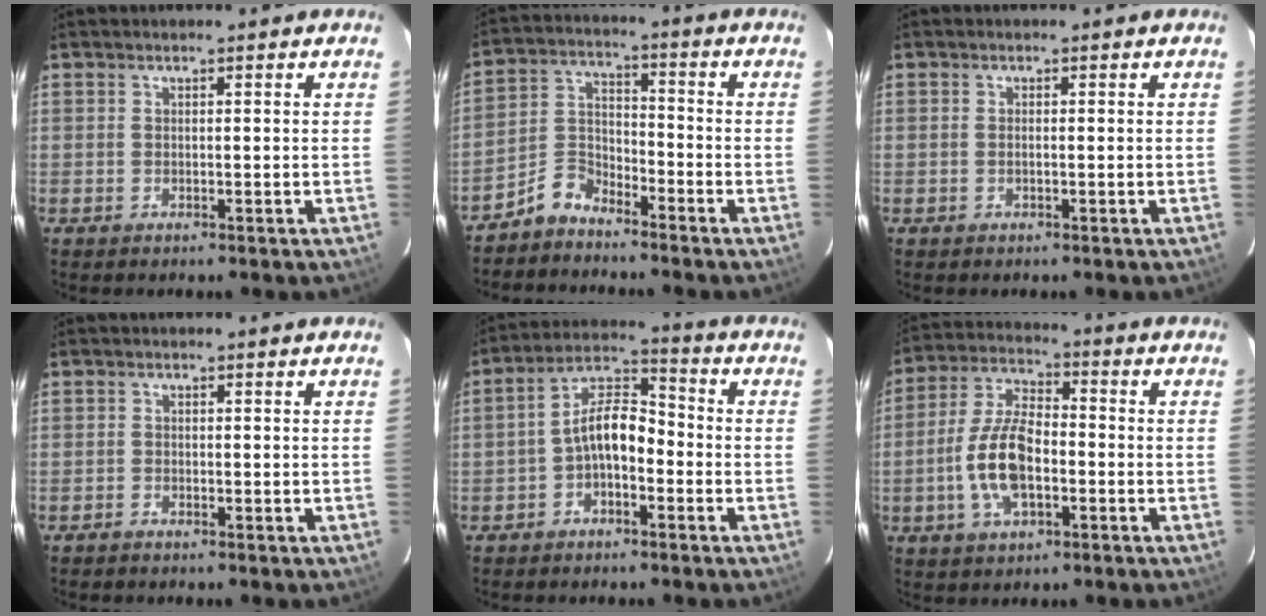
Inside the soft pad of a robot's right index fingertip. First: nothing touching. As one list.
[{"total": 6.0, "force": [-4.9, 2.8, 2.0], "torque": [-0.049, 0.025, -0.102]}, {"total": 1.6, "force": [1.3, -0.9, 0.2], "torque": [-0.004, -0.025, 0.003]}, {"total": 0.8, "force": [-0.8, 0.2, 0.0], "torque": [-0.005, 0.001, -0.016]}, {"total": 7.5, "force": [-2.7, 3.9, 5.8], "torque": [-0.115, 0.027, -0.050]}, {"total": 11.2, "force": [-3.2, 5.2, 9.5], "torque": [-0.201, 0.008, -0.060]}]